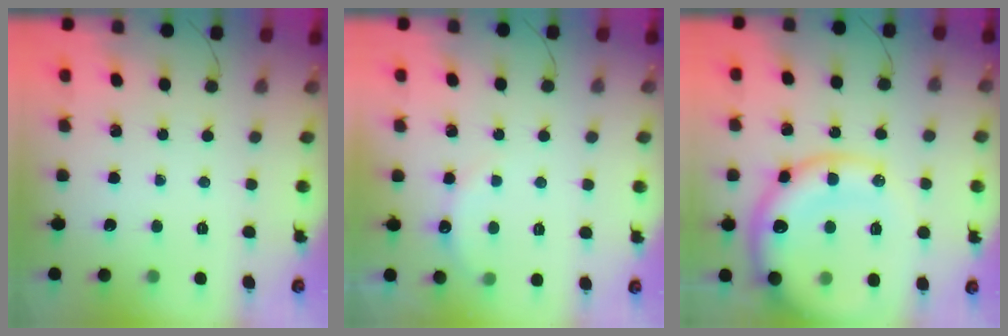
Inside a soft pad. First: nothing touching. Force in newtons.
{"total": 4.4, "press": 4.2, "slide": 1.2}
{"total": 25.2, "press": 24.6, "slide": 5.3}